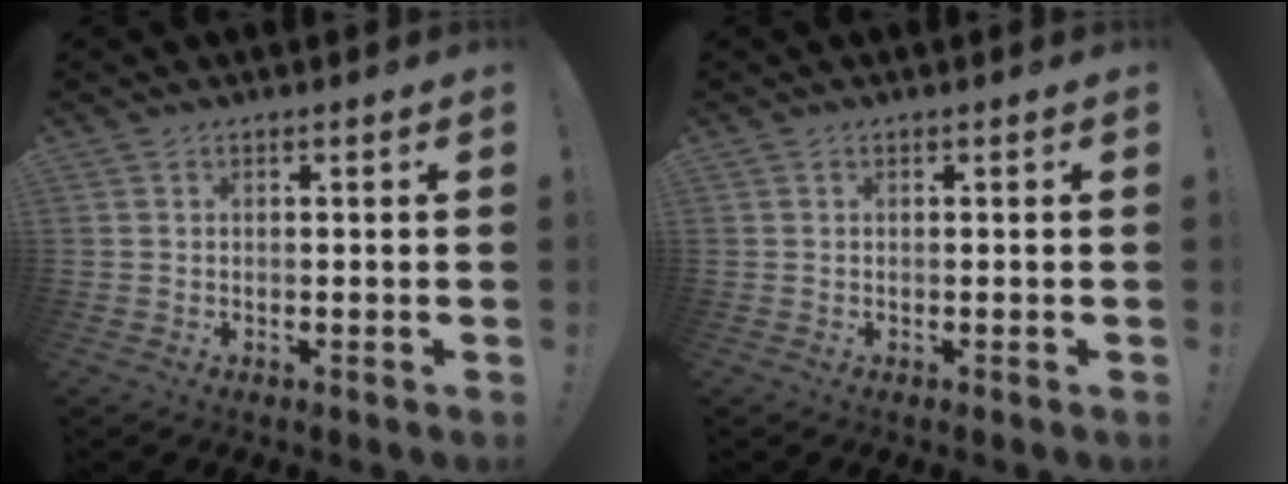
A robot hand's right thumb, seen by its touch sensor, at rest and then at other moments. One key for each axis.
{"total": 0.0}